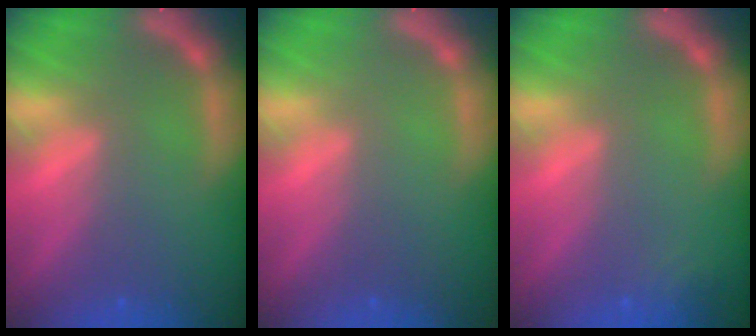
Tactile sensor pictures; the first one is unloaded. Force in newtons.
{"total": 0.0}
{"total": 1.4}